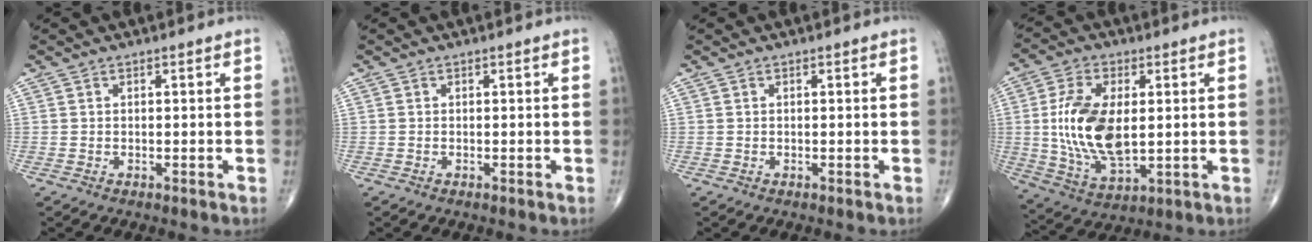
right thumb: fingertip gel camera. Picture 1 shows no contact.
{"total": 0.0}
{"total": 0.0}
{"total": 15.3, "force": [1.0, 7.9, 13.1], "torque": [-0.252, -0.013, 0.028]}